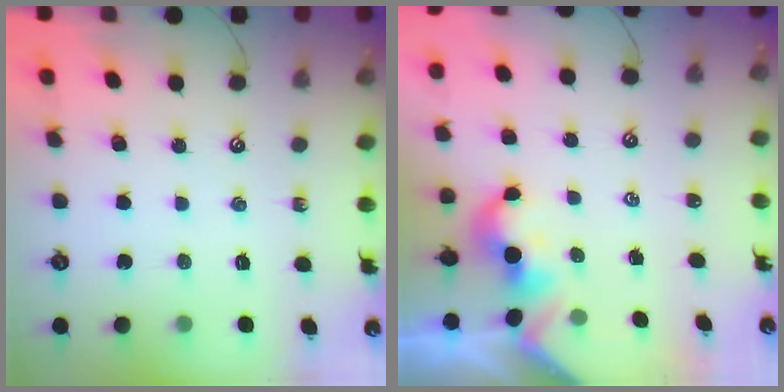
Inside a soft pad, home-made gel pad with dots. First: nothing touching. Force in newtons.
{"total": 2.0, "press": 1.9, "slide": 0.4}